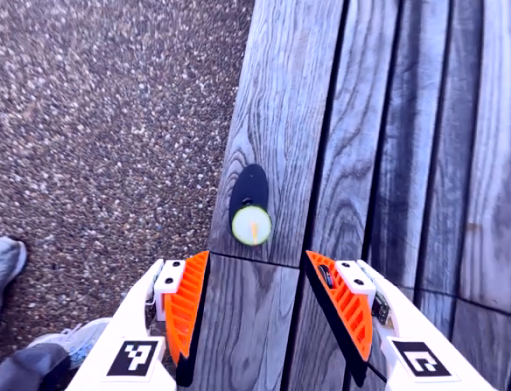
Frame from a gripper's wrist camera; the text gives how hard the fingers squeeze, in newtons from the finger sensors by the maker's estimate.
{"total": 0.6, "left": 0.4, "right": 0.8}